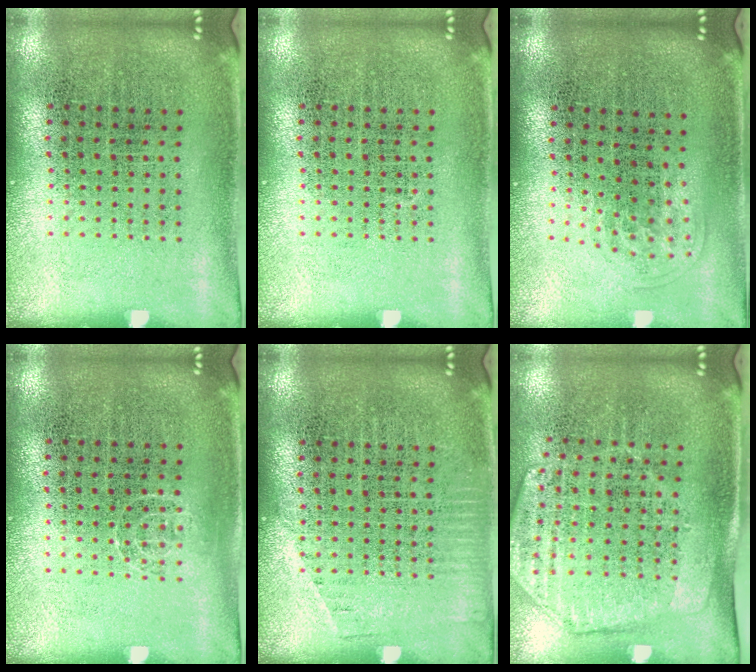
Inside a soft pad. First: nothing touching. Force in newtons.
{"total": 0.0}
{"total": 1.0, "press": 0.6, "slide": 0.8}
{"total": 0.7, "press": 0.5, "slide": 0.5}
{"total": 0.9, "press": 0.8, "slide": 0.2}
{"total": 1.8, "press": 1.5, "slide": 1.0}